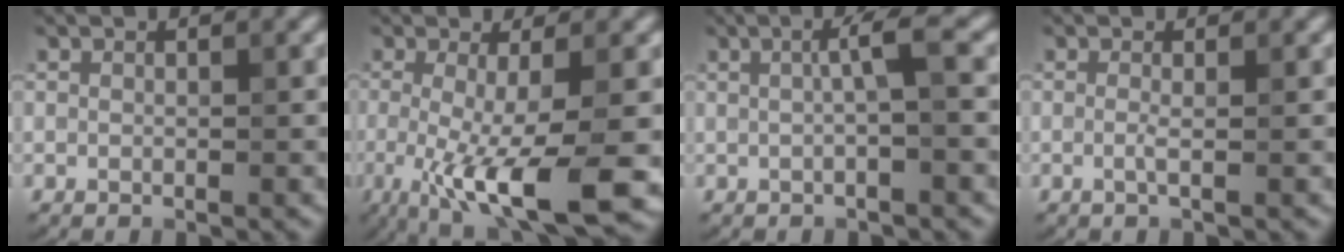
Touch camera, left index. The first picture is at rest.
{"total": 9.1, "force": [-2.6, 2.0, 8.5], "torque": [-0.147, -0.020, -0.040]}
{"total": 2.7, "force": [0.2, 0.4, 2.6], "torque": [-0.046, 0.009, 0.000]}
{"total": 1.0, "force": [-0.1, 0.2, 1.0], "torque": [-0.019, -0.004, -0.006]}